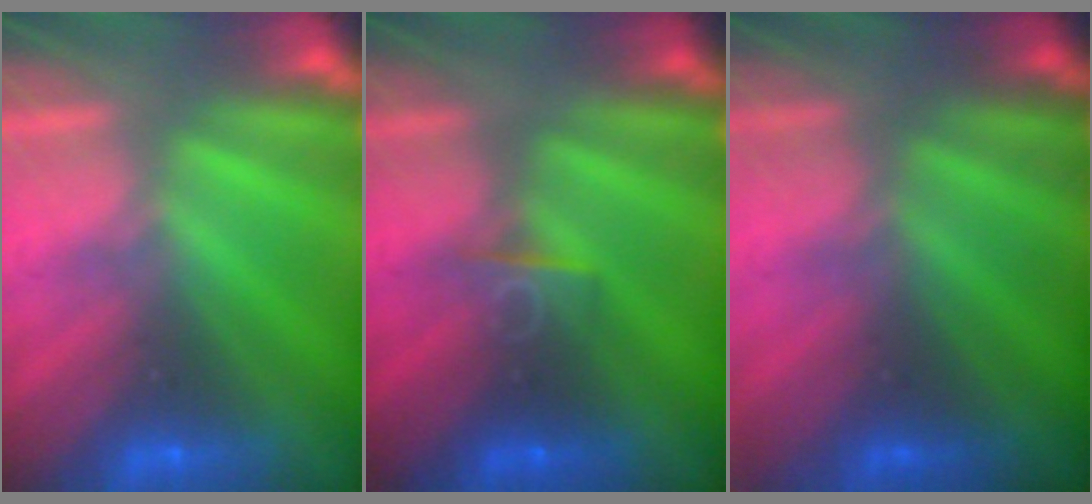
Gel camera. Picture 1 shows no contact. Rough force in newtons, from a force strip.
{"total": 2.6}
{"total": 4.9}